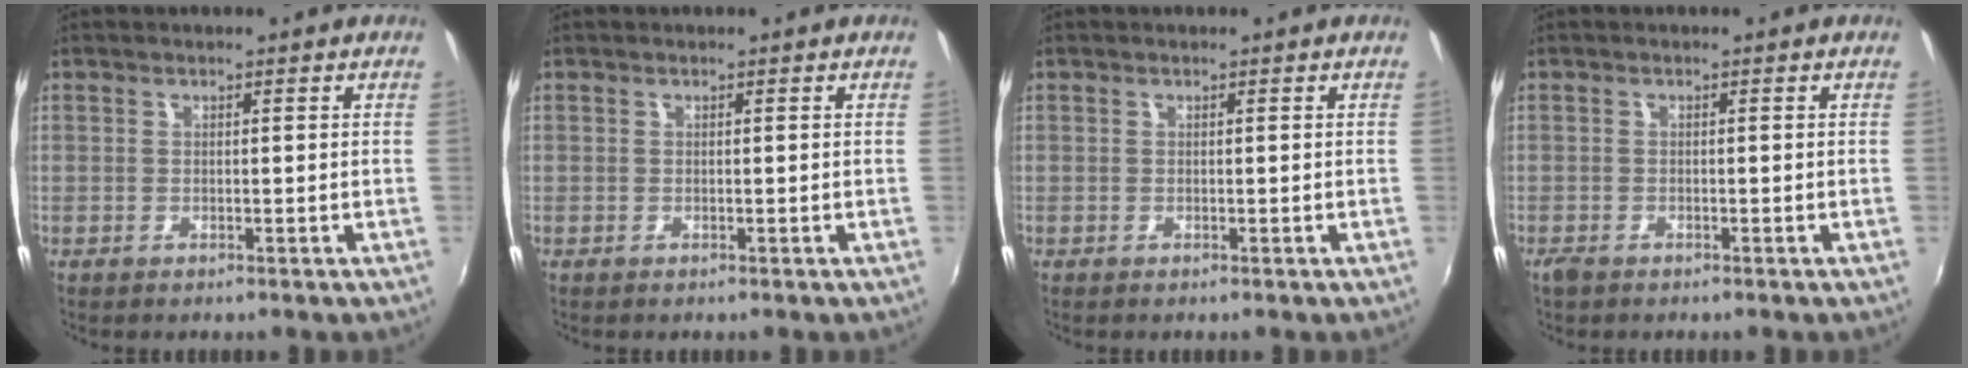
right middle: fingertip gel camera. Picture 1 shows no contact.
{"total": 0.0}
{"total": 0.0}
{"total": 1.5, "force": [-1.1, 0.7, 0.6], "torque": [-0.014, -0.005, -0.023]}